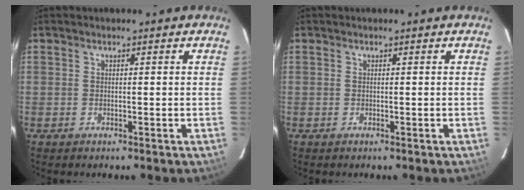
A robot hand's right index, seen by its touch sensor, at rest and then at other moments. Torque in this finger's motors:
{"motor_torque": [0.00, 0.00, 0.02, 0.01]}